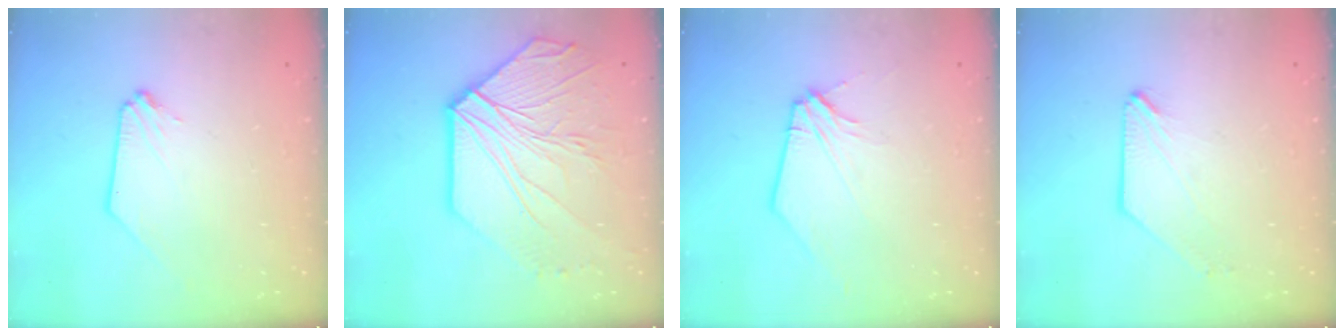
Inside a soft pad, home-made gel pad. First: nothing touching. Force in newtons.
{"total": 13.6, "press": 13.5, "slide": 1.7}
{"total": 2.9, "press": 2.8, "slide": 0.5}
{"total": 0.7, "press": 0.7, "slide": 0.1}